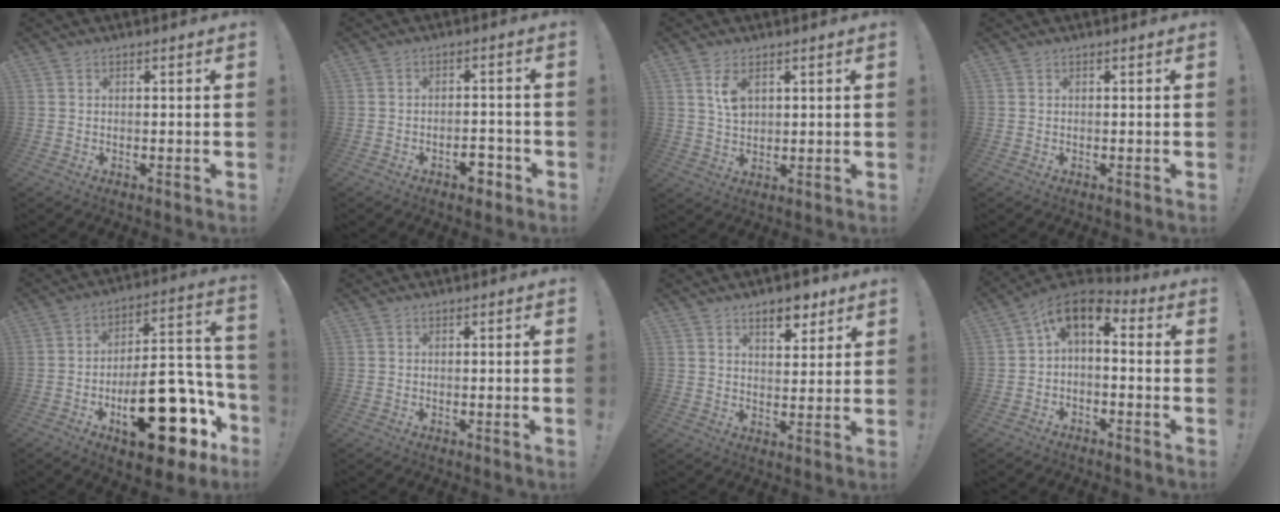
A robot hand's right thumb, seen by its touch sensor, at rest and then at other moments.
{"total": 4.9, "force": [-3.1, 2.4, 2.9], "torque": [-0.032, 0.017, -0.053]}
{"total": 5.6, "force": [2.4, 3.2, 4.0], "torque": [-0.064, -0.008, 0.043]}
{"total": 0.0}
{"total": 25.6, "force": [-10.5, 11.2, 20.6], "torque": [-0.279, 0.068, -0.152]}
{"total": 1.3, "force": [-0.4, -0.6, 1.0], "torque": [-0.018, -0.001, -0.010]}
{"total": 7.5, "force": [5.0, 3.8, 4.1], "torque": [-0.038, -0.028, 0.085]}
{"total": 6.5, "force": [1.0, 3.7, 5.2], "torque": [-0.094, -0.002, 0.025]}